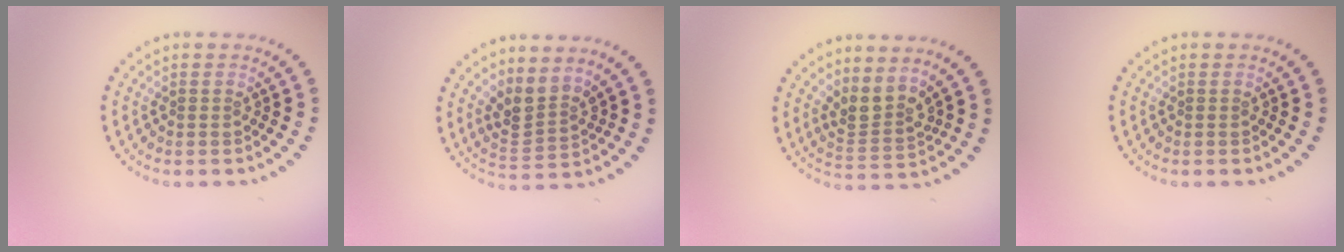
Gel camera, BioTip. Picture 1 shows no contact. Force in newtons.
{"total": 2.9, "press": 2.1, "slide": 2.0}
{"total": 2.9, "press": 2.0, "slide": 2.0}
{"total": 0.0}